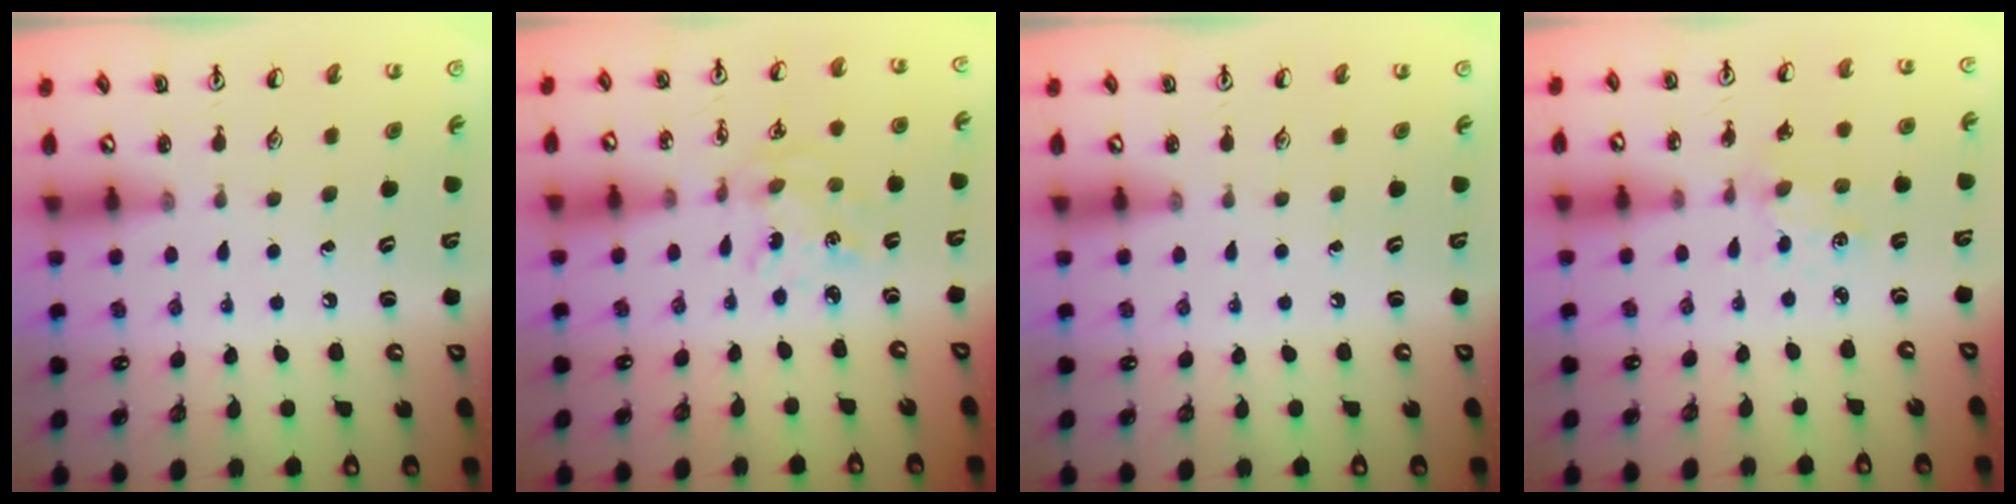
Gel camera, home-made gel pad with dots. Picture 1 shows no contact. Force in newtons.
{"total": 2.8, "press": 2.8, "slide": 0.2}
{"total": 0.0}
{"total": 1.8, "press": 1.8, "slide": 0.2}